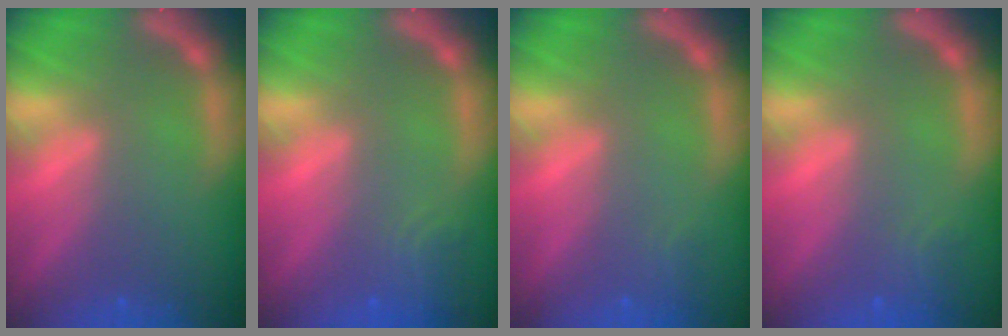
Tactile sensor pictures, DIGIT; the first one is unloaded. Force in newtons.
{"total": 2.4}
{"total": 0.9}
{"total": 1.4}